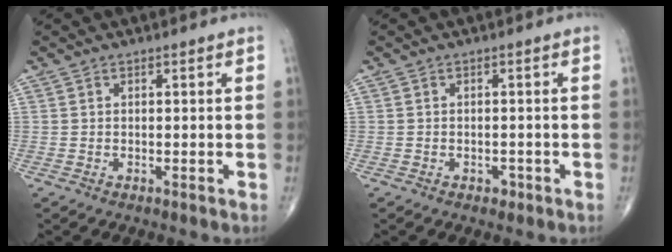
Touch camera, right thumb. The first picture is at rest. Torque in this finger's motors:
{"motor_torque": [2.22, 2.01, -0.06, -0.18, -0.07]}